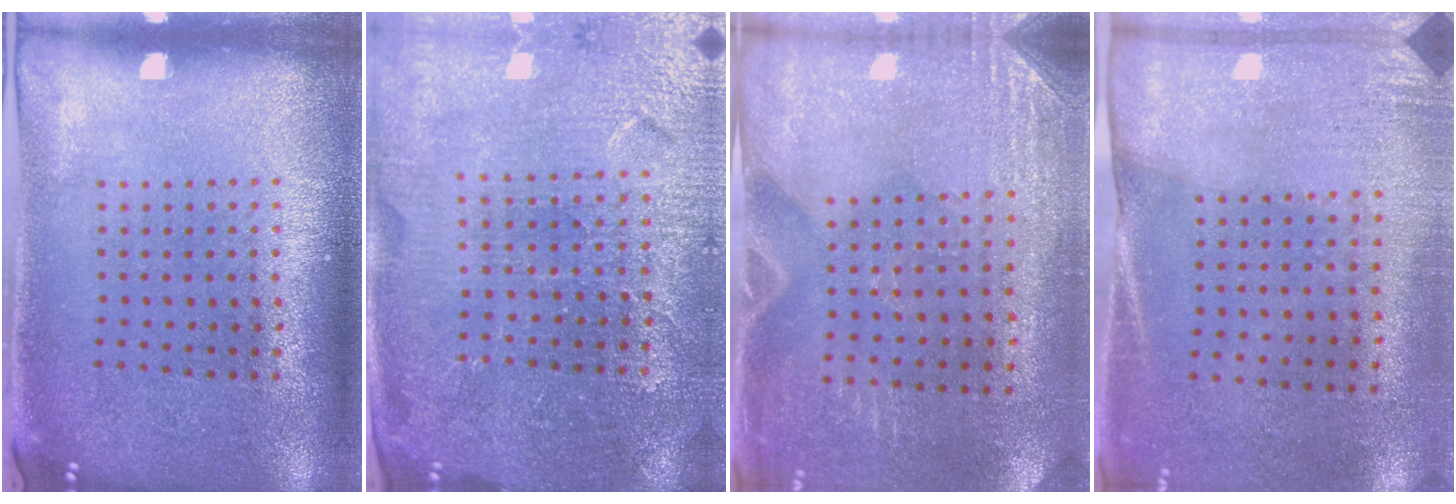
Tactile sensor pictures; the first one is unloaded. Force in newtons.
{"total": 4.3, "press": 4.1, "slide": 1.3}
{"total": 2.9, "press": 2.6, "slide": 1.2}
{"total": 2.6, "press": 2.2, "slide": 1.3}